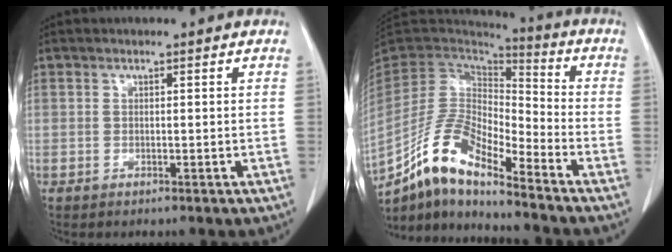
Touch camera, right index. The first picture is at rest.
{"total": 12.4, "force": [-9.7, 2.7, 7.2], "torque": [-0.145, 0.018, -0.183]}